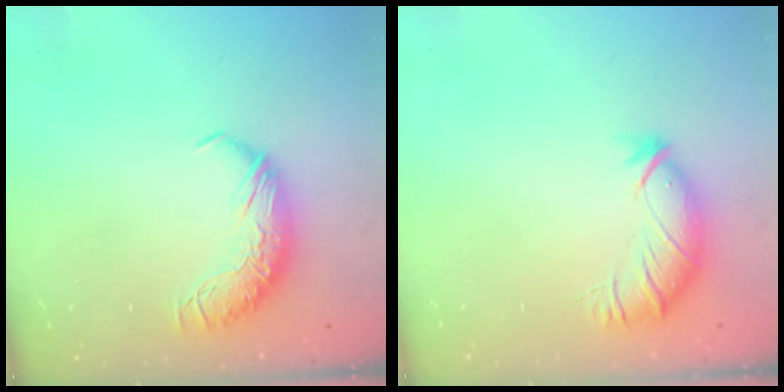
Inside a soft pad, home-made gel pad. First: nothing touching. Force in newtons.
{"total": 3.2, "press": 2.5, "slide": 1.9}